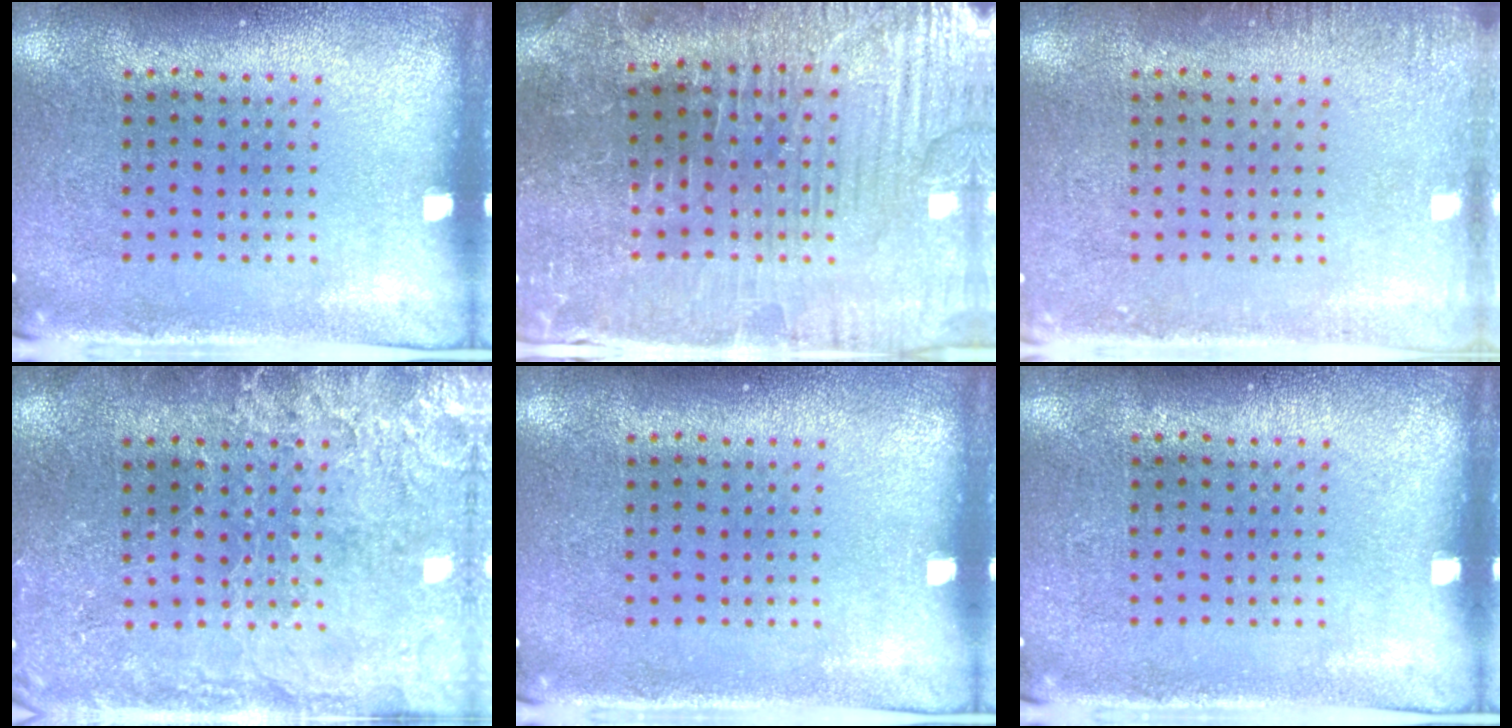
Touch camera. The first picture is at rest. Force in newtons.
{"total": 3.6, "press": 3.6, "slide": 0.4}
{"total": 1.3, "press": 1.2, "slide": 0.2}
{"total": 3.3, "press": 3.2, "slide": 0.9}
{"total": 0.0}
{"total": 0.0}